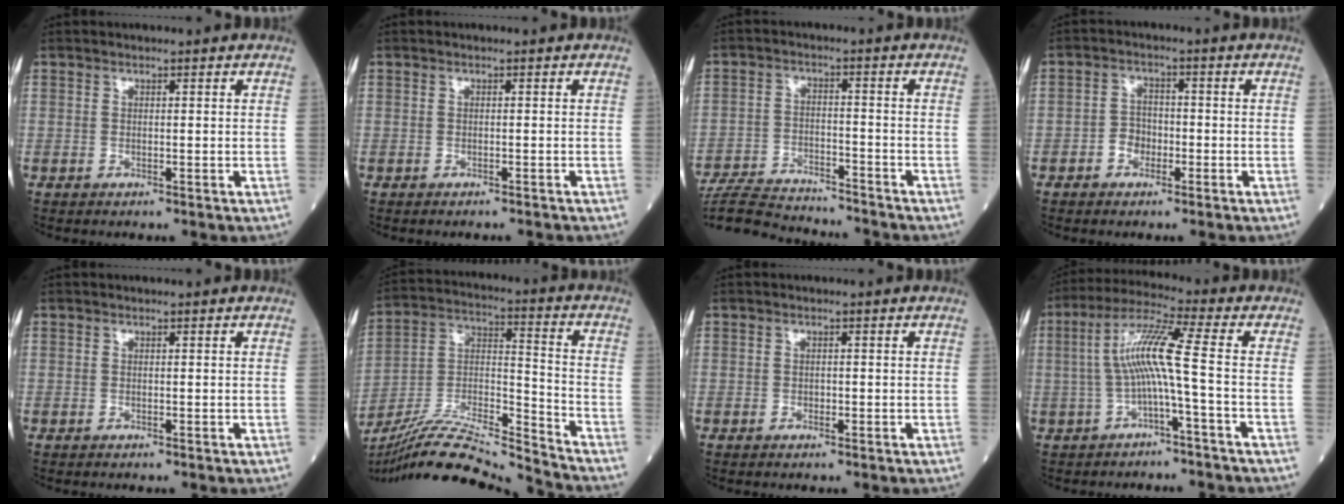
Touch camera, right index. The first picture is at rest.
{"total": 1.5, "force": [-1.5, -0.1, 0.3], "torque": [-0.004, -0.002, -0.018]}
{"total": 11.5, "force": [-11.0, 1.5, 2.9], "torque": [-0.054, 0.002, -0.177]}
{"total": 3.0, "force": [-1.5, 2.3, 1.3], "torque": [-0.019, 0.008, -0.029]}
{"total": 0.0}
{"total": 18.3, "force": [-17.4, -1.0, 5.8], "torque": [-0.112, 0.010, -0.306]}
{"total": 0.8, "force": [-0.3, 0.5, 0.5], "torque": [-0.011, 0.000, -0.004]}
{"total": 8.3, "force": [-1.1, -1.0, 8.1], "torque": [-0.162, 0.027, -0.019]}